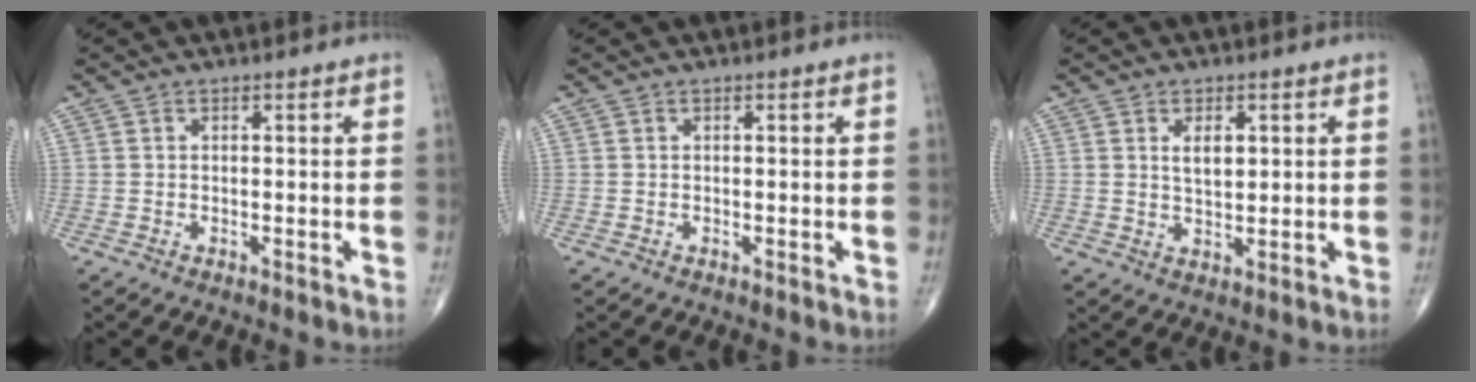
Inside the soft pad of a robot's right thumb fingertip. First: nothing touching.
{"total": 0.0}
{"total": 4.0, "force": [1.3, 2.1, 3.2], "torque": [-0.045, -0.009, 0.022]}